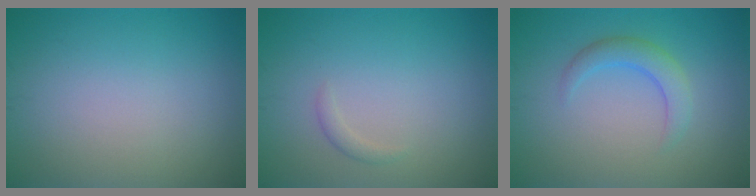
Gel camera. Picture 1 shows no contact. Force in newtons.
{"total": 0.8, "press": 0.8, "slide": 0.1}
{"total": 2.4, "press": 2.4, "slide": 0.0}